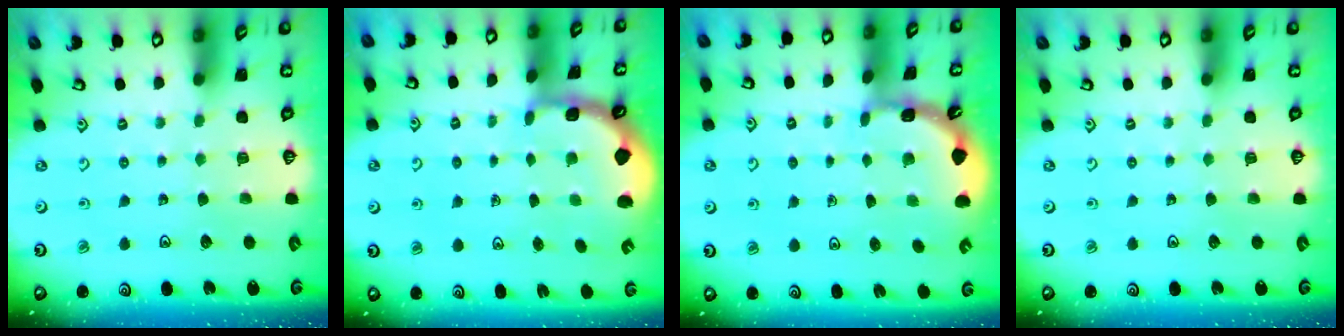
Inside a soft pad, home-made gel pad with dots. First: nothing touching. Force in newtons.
{"total": 1.8, "press": 1.8, "slide": 0.3}
{"total": 1.9, "press": 1.9, "slide": 0.1}
{"total": 0.0}